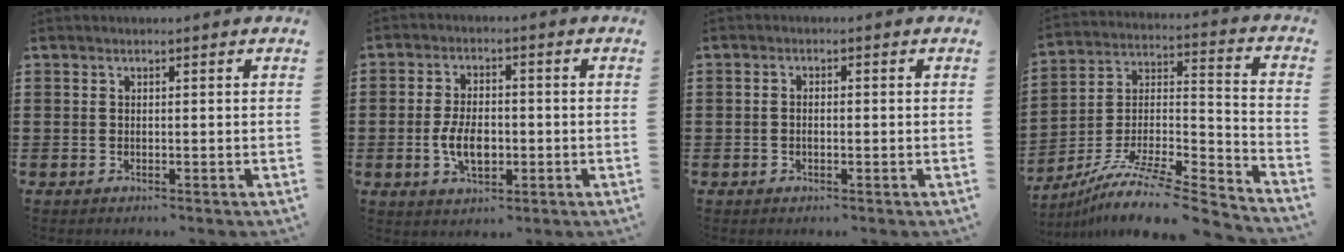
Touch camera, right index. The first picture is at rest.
{"total": 6.0, "force": [-1.1, 3.3, 4.9], "torque": [-0.095, -0.002, -0.022]}
{"total": 1.0, "force": [-0.4, 0.4, 0.9], "torque": [-0.018, -0.005, -0.006]}
{"total": 9.8, "force": [-7.9, 1.6, 5.6], "torque": [-0.103, 0.006, -0.157]}